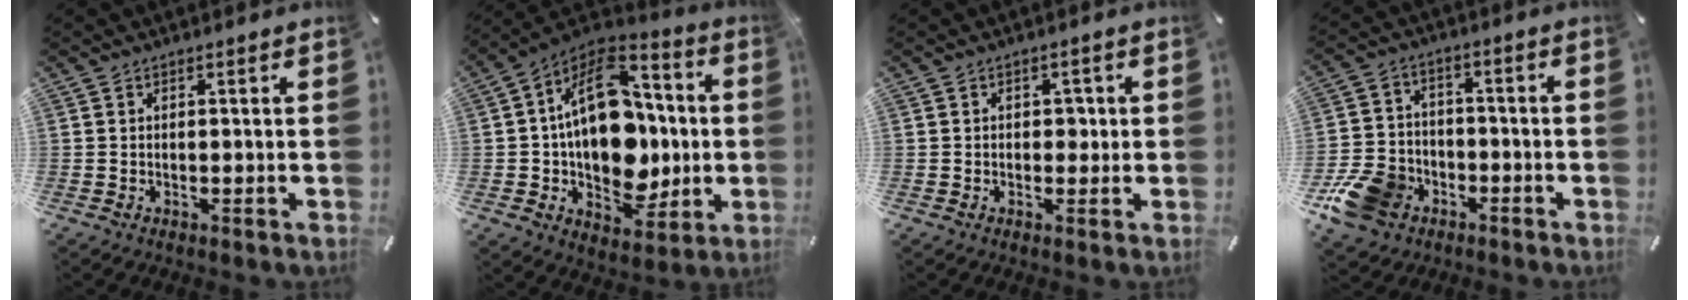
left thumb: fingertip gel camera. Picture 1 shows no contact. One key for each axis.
{"total": 21.3, "fx": 0.4, "fy": 15.1, "fz": 15.0, "tx": -0.230, "ty": -0.004, "tz": 0.014}
{"total": 2.3, "fx": 0.1, "fy": 1.9, "fz": 1.3, "tx": -0.011, "ty": 0.002, "tz": -0.007}
{"total": 12.4, "fx": -6.1, "fy": 9.7, "fz": 4.6, "tx": -0.088, "ty": 0.051, "tz": -0.104}